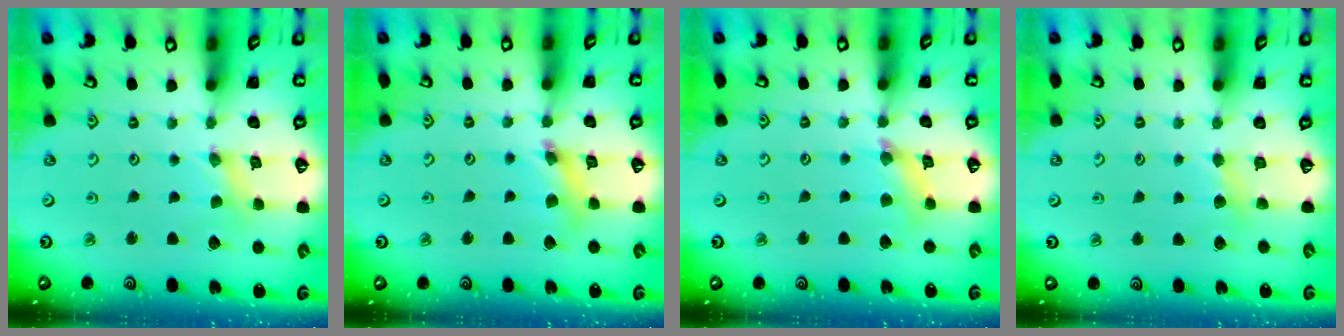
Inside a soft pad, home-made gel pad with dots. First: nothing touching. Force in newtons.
{"total": 6.9, "press": 6.8, "slide": 0.8}
{"total": 6.7, "press": 6.7, "slide": 0.6}
{"total": 2.9, "press": 2.9, "slide": 0.5}